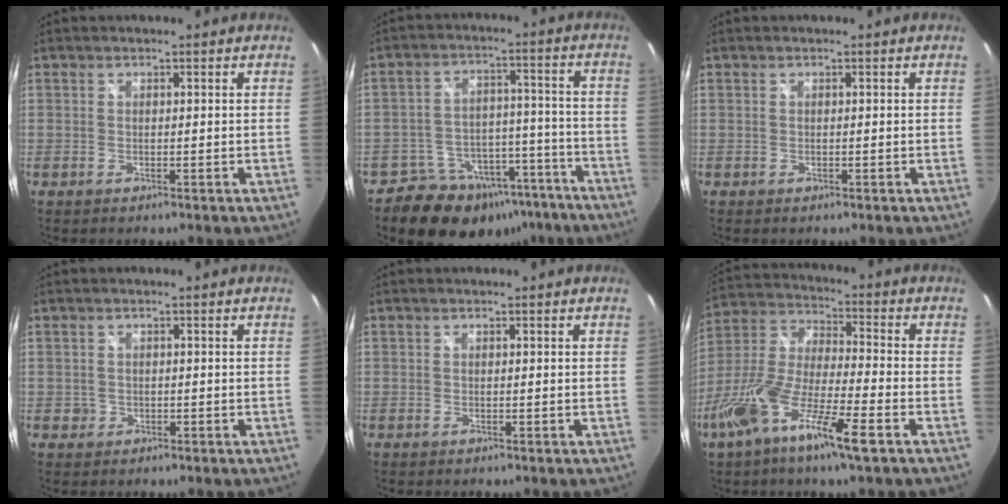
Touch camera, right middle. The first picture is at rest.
{"total": 16.0, "force": [-11.2, 10.0, 5.5], "torque": [-0.105, 0.037, -0.137]}
{"total": 0.0}
{"total": 1.4, "force": [-0.3, 1.3, 0.2], "torque": [-0.004, -0.002, -0.003]}
{"total": 0.0}
{"total": 15.8, "force": [-8.5, 2.4, 13.1], "torque": [-0.272, -0.024, -0.171]}